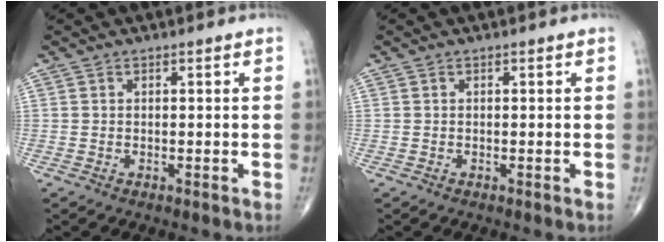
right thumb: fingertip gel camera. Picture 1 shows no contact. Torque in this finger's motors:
{"motor_torque": [0.45, 0.18, 0.25, 0.15, -0.04]}